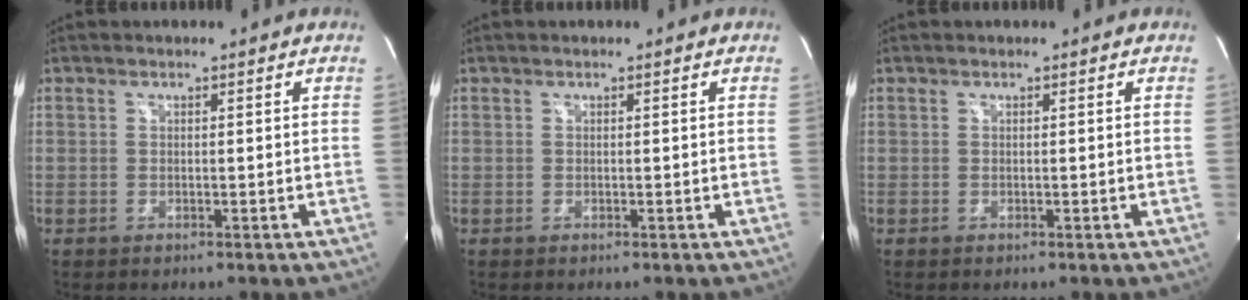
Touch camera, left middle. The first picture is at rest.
{"total": 0.0}
{"total": 0.0}